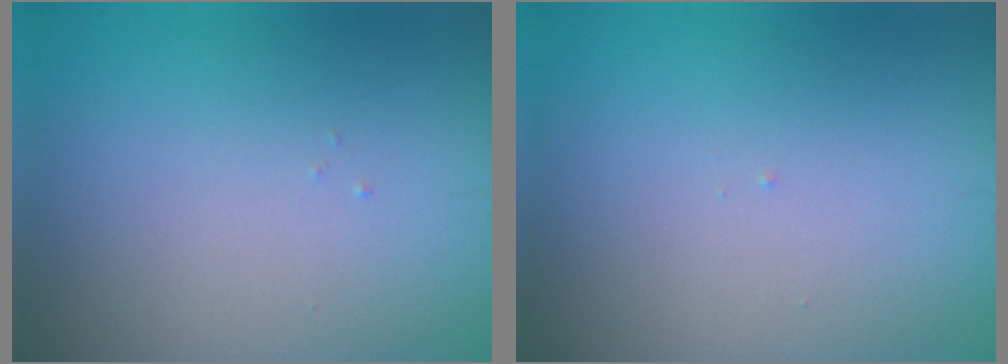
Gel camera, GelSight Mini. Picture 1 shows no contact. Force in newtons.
{"total": 0.0}